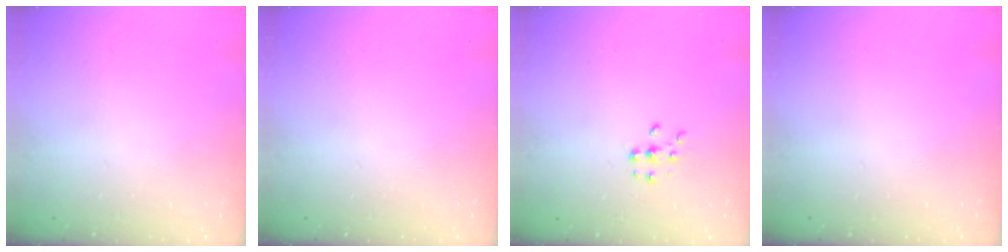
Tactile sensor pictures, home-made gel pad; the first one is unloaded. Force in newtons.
{"total": 0.0}
{"total": 5.6, "press": 5.6, "slide": 0.5}
{"total": 0.0}